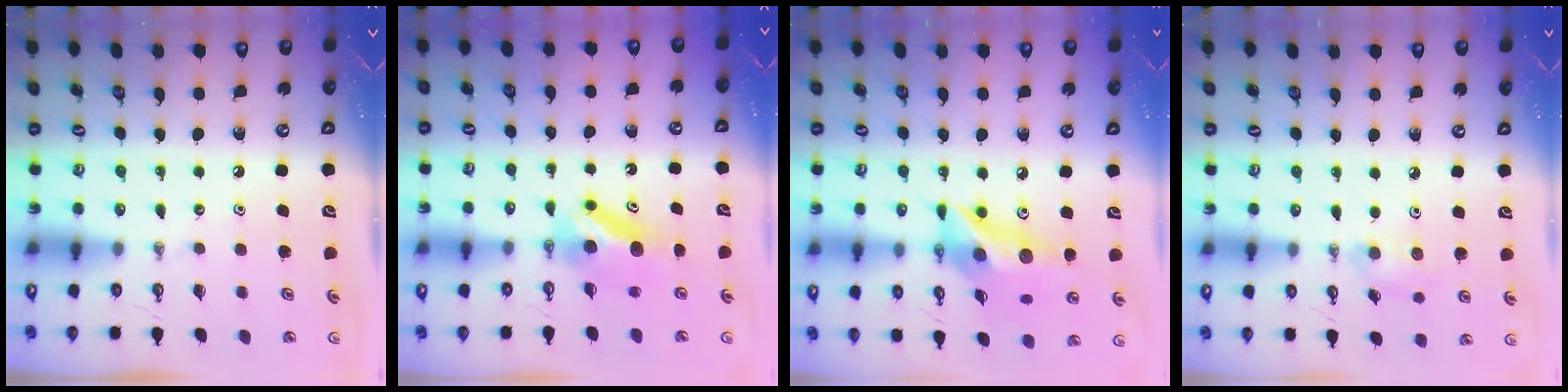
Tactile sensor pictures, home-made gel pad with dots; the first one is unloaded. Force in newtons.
{"total": 6.6, "press": 6.5, "slide": 1.2}
{"total": 14.7, "press": 14.7, "slide": 1.3}
{"total": 6.4, "press": 5.7, "slide": 3.0}